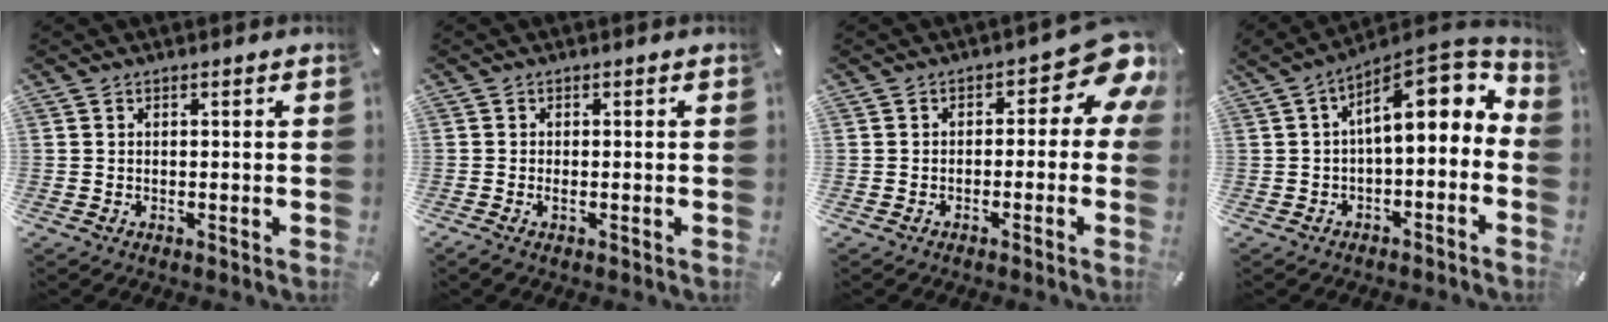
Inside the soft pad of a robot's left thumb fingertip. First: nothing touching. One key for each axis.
{"total": 1.1, "fx": -0.3, "fy": 0.4, "fz": 1.0, "tx": -0.019, "ty": -0.003, "tz": -0.005}
{"total": 8.9, "fx": 2.7, "fy": 4.6, "fz": 7.1, "tx": -0.079, "ty": -0.025, "tz": 0.043}
{"total": 12.5, "fx": 3.7, "fy": 5.7, "fz": 10.4, "tx": -0.150, "ty": -0.025, "tz": 0.061}